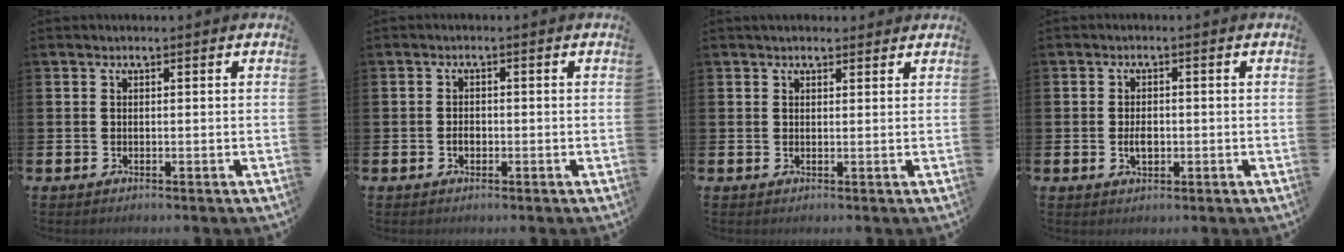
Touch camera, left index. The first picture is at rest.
{"total": 1.4, "force": [-0.4, 1.0, 0.9], "torque": [-0.010, 0.001, -0.012]}
{"total": 1.8, "force": [1.7, 0.7, 0.3], "torque": [0.006, -0.003, 0.028]}
{"total": 2.4, "force": [-0.4, 1.5, 1.9], "torque": [-0.020, -0.003, -0.011]}